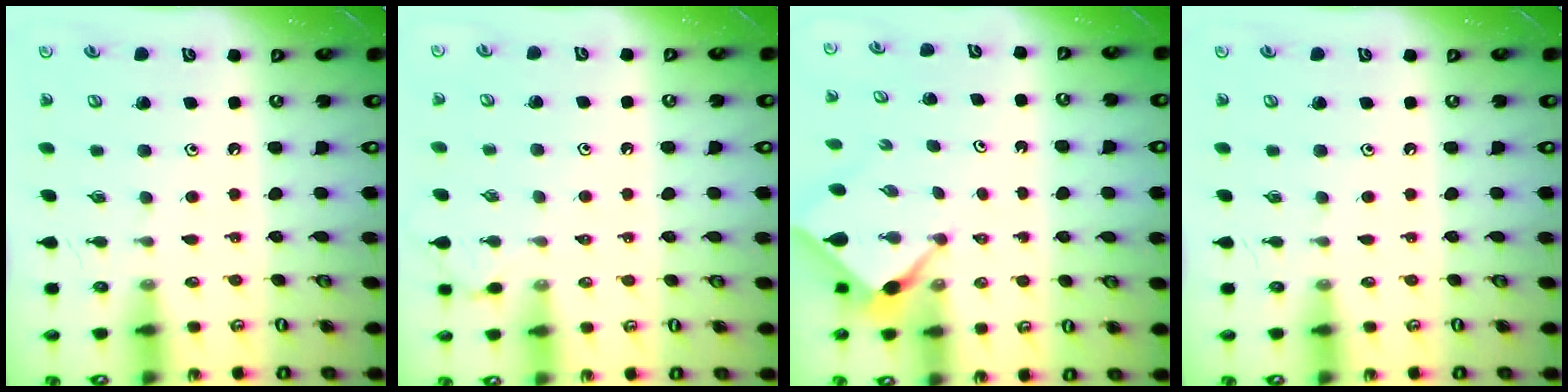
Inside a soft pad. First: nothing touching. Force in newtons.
{"total": 2.4, "press": 2.4, "slide": 0.3}
{"total": 2.3, "press": 2.2, "slide": 0.3}
{"total": 0.0}